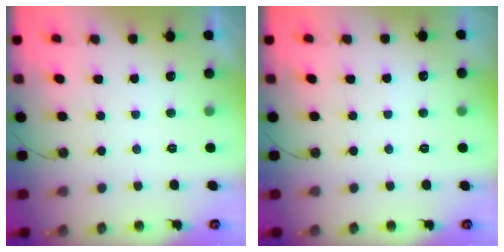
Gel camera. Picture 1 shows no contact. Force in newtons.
{"total": 2.5, "press": 2.4, "slide": 0.4}